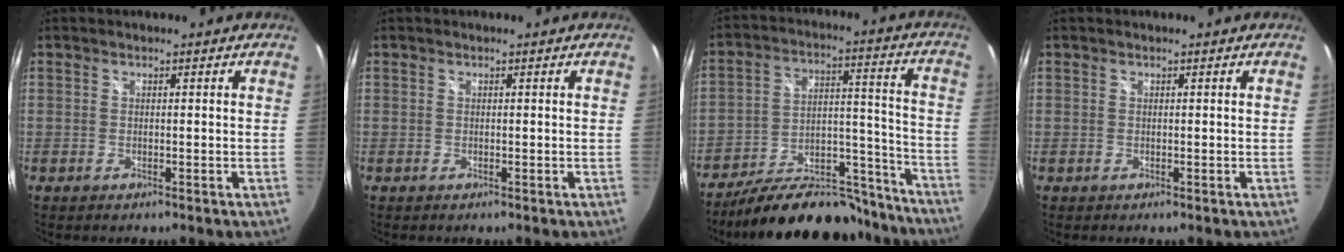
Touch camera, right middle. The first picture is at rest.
{"total": 0.0}
{"total": 22.0, "force": [-18.8, 7.4, 8.9], "torque": [-0.142, 0.034, -0.252]}
{"total": 0.0}